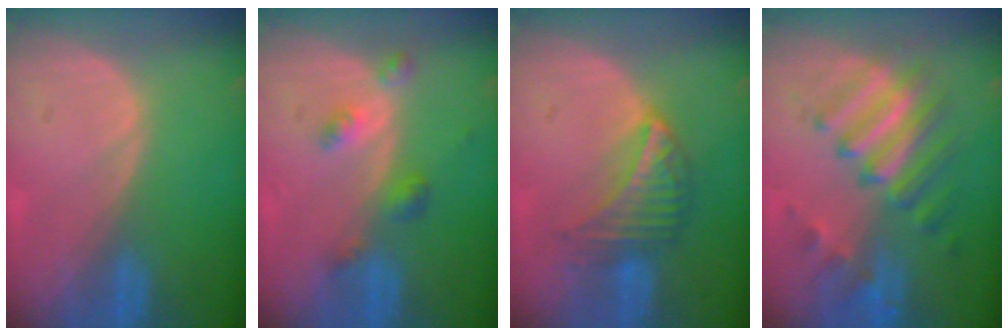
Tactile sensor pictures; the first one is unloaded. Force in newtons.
{"total": 4.2, "press": 3.8, "slide": 1.8}
{"total": 6.3, "press": 6.1, "slide": 1.6}
{"total": 9.3, "press": 8.6, "slide": 3.6}